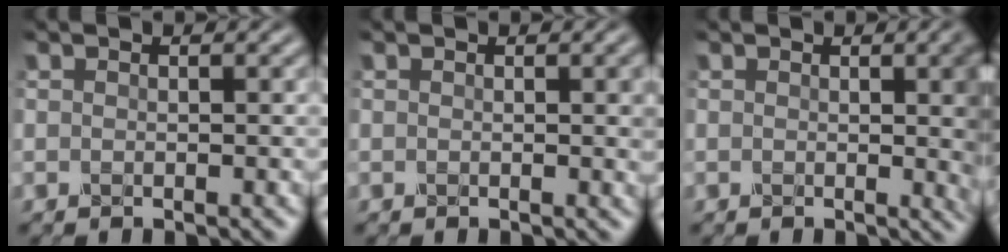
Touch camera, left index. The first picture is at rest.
{"total": 1.4, "force": [0.2, 0.3, 1.3], "torque": [-0.013, 0.000, 0.002]}
{"total": 5.3, "force": [0.5, 1.6, 5.0], "torque": [-0.038, 0.000, 0.008]}